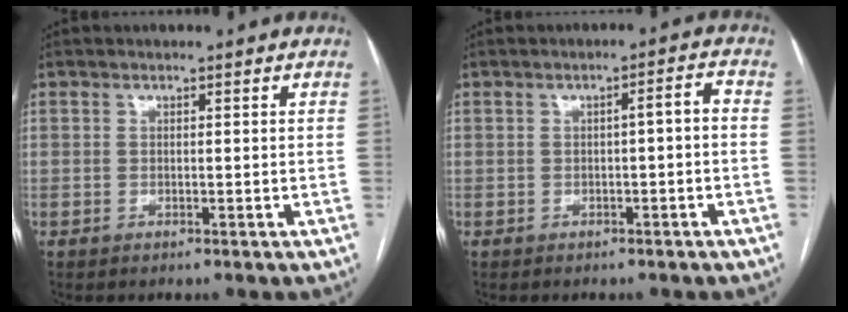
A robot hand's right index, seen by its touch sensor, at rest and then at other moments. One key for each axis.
{"total": 2.5, "fx": -0.3, "fy": 0.4, "fz": 2.4, "tx": -0.032, "ty": 0.011, "tz": -0.004}